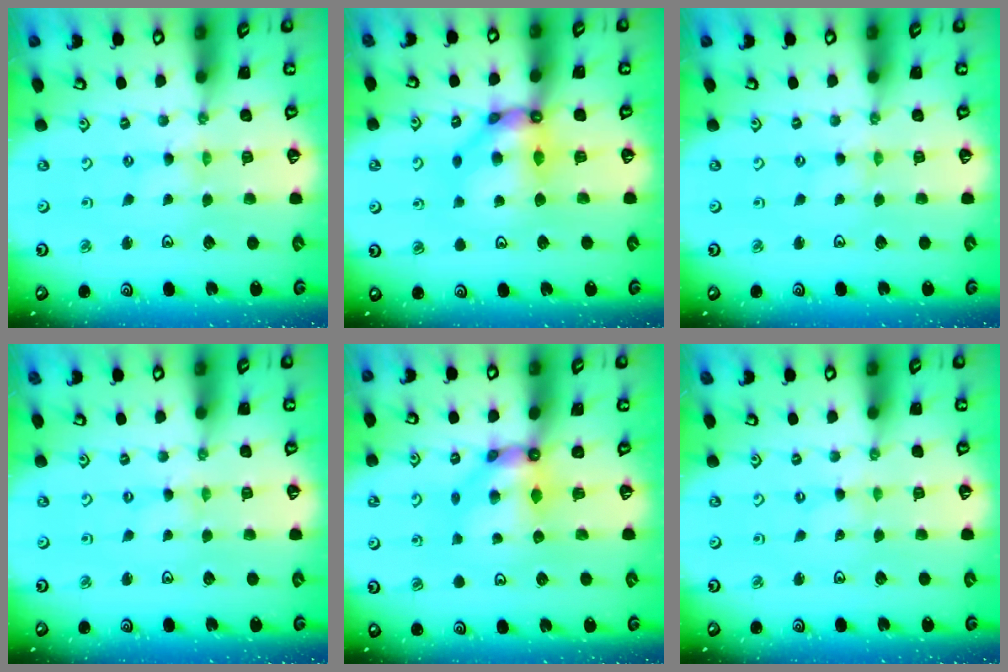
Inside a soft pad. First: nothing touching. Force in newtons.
{"total": 10.6, "press": 10.6, "slide": 0.8}
{"total": 0.0}
{"total": 0.6, "press": 0.6, "slide": 0.2}
{"total": 8.1, "press": 8.1, "slide": 0.5}
{"total": 0.0}